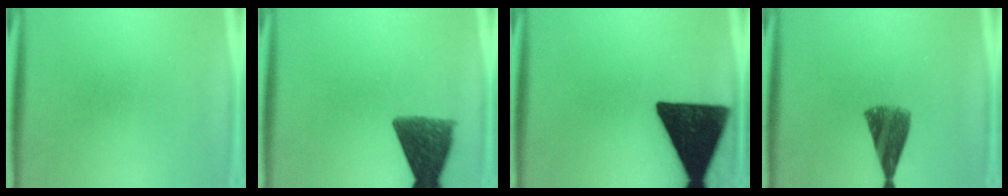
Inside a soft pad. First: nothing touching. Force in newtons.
{"total": 10.0}
{"total": 19.4}
{"total": 7.6}